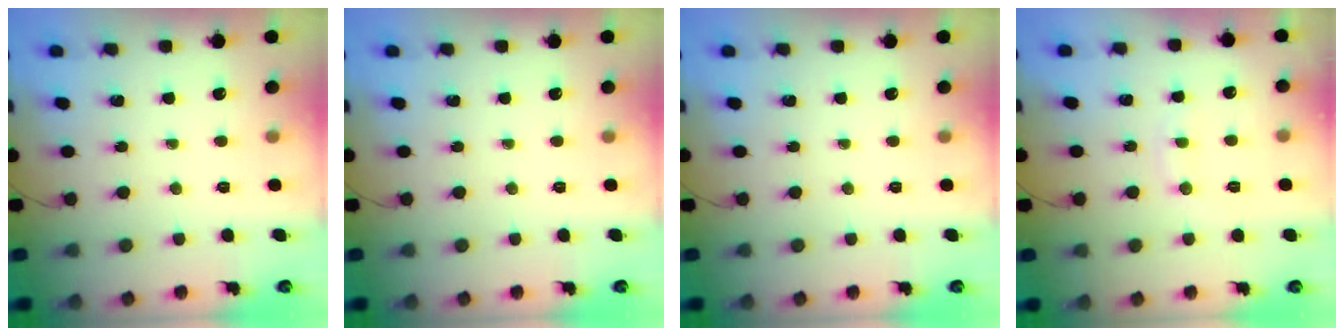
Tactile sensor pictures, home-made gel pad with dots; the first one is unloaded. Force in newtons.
{"total": 0.0}
{"total": 0.0}
{"total": 6.4, "press": 6.3, "slide": 0.8}